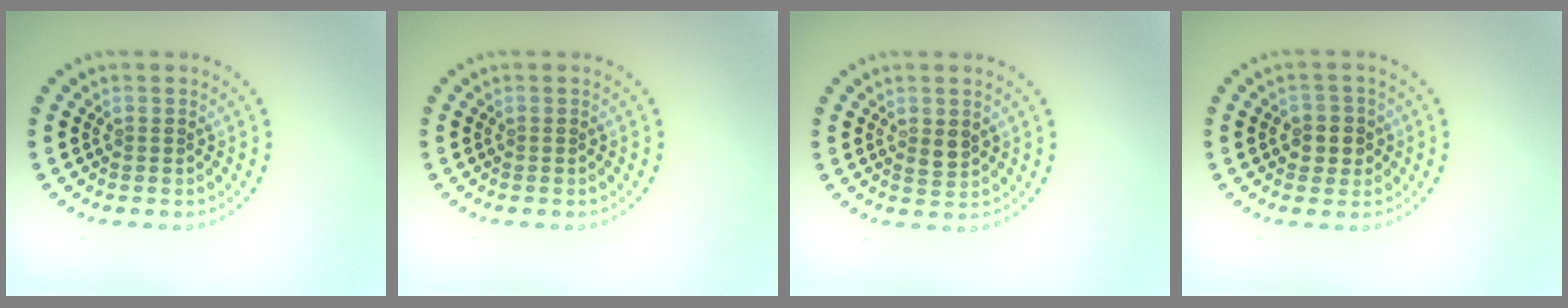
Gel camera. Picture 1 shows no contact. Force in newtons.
{"total": 0.0}
{"total": 1.4, "press": 1.4, "slide": 0.3}
{"total": 2.5, "press": 2.3, "slide": 1.0}